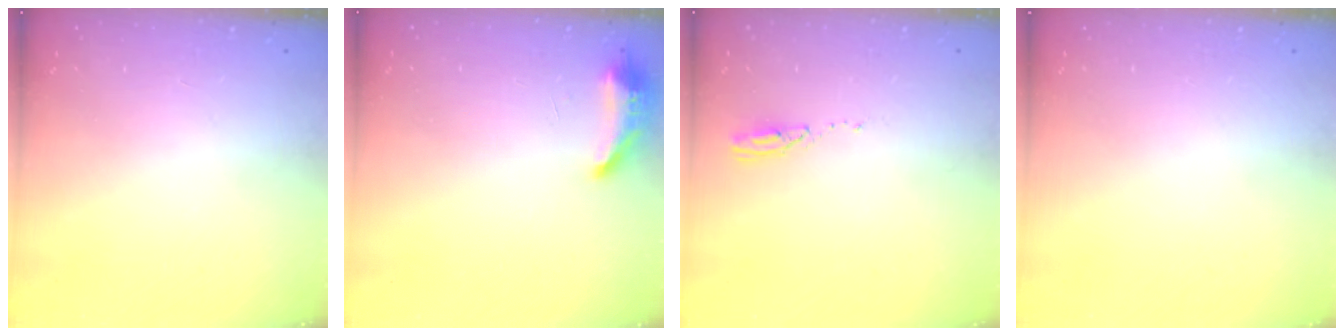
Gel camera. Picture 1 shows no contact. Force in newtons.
{"total": 8.3, "press": 8.1, "slide": 1.5}
{"total": 3.4, "press": 3.3, "slide": 0.3}
{"total": 0.0}